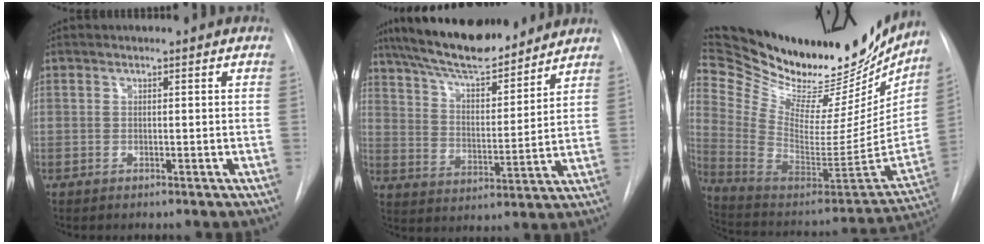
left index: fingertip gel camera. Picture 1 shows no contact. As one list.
[{"total": 17.1, "force": [14.7, 3.8, 7.8], "torque": [-0.136, 0.010, 0.242]}, {"total": 33.5, "force": [28.5, 9.3, 15.0], "torque": [-0.251, -0.060, 0.409]}]